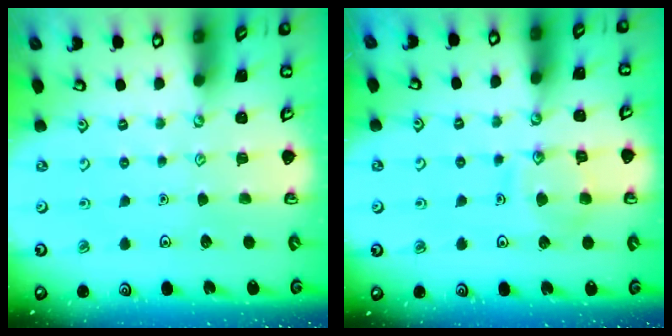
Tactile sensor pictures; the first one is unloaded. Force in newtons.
{"total": 10.6, "press": 10.6, "slide": 0.9}